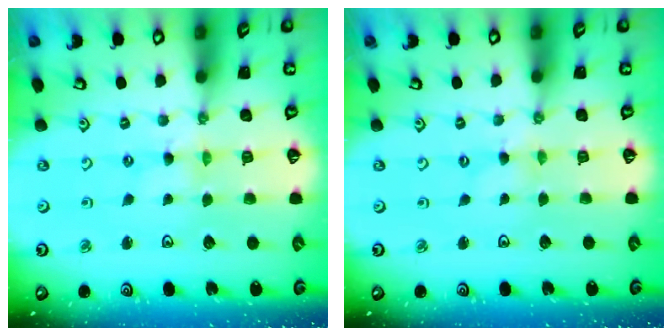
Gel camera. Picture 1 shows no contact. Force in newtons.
{"total": 0.0}